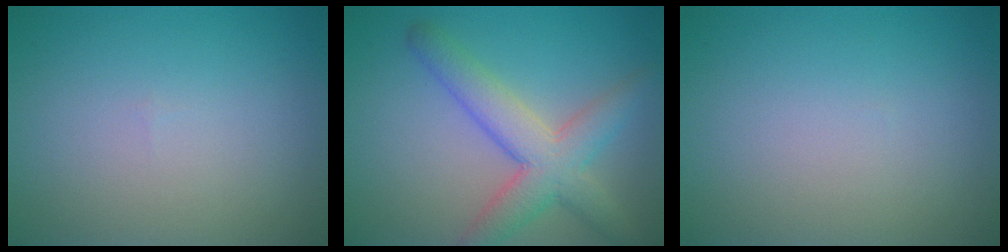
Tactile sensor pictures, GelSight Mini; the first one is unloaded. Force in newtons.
{"total": 5.5, "press": 5.5, "slide": 0.1}
{"total": 0.0}